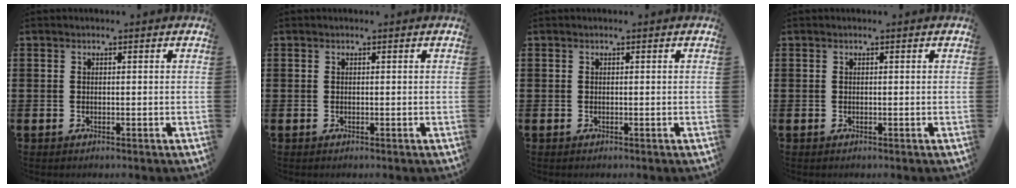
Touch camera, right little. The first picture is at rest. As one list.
[{"total": 0.0}, {"total": 0.0}, {"total": 0.0}]